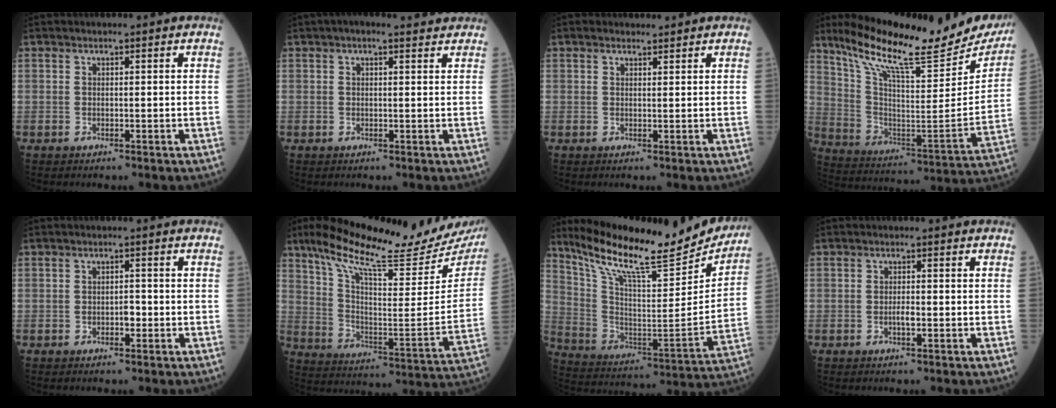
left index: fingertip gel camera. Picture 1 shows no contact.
{"total": 3.5, "force": [2.7, 0.9, 2.0], "torque": [-0.035, 0.028, 0.039]}
{"total": 1.5, "force": [1.4, 0.5, 0.4], "torque": [-0.013, 0.009, 0.023]}
{"total": 26.4, "force": [22.8, 4.0, 12.7], "torque": [-0.220, -0.059, 0.332]}
{"total": 1.5, "force": [-0.5, 0.8, 1.2], "torque": [-0.016, 0.004, -0.009]}
{"total": 25.7, "force": [21.4, 2.7, 14.0], "torque": [-0.238, -0.049, 0.308]}
{"total": 24.4, "force": [21.4, 4.0, 11.0], "torque": [-0.194, -0.041, 0.324]}
{"total": 1.3, "force": [-0.4, 0.3, 1.2], "torque": [-0.024, 0.001, -0.007]}